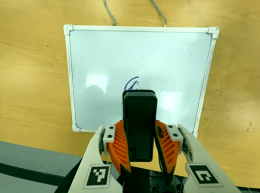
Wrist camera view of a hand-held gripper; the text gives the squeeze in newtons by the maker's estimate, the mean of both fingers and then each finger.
{"total": 9.7, "left": 7.2, "right": 12.2}